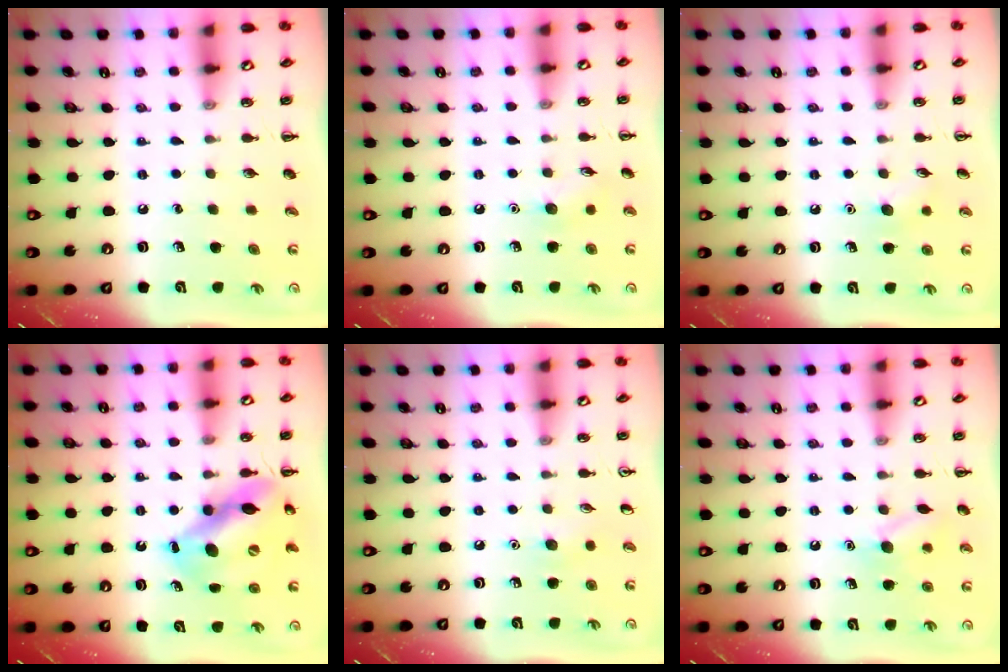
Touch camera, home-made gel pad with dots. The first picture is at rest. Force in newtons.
{"total": 6.6, "press": 6.5, "slide": 1.3}
{"total": 6.9, "press": 6.7, "slide": 1.6}
{"total": 13.0, "press": 12.4, "slide": 4.0}
{"total": 4.8, "press": 4.7, "slide": 1.2}
{"total": 9.0, "press": 9.0, "slide": 0.9}